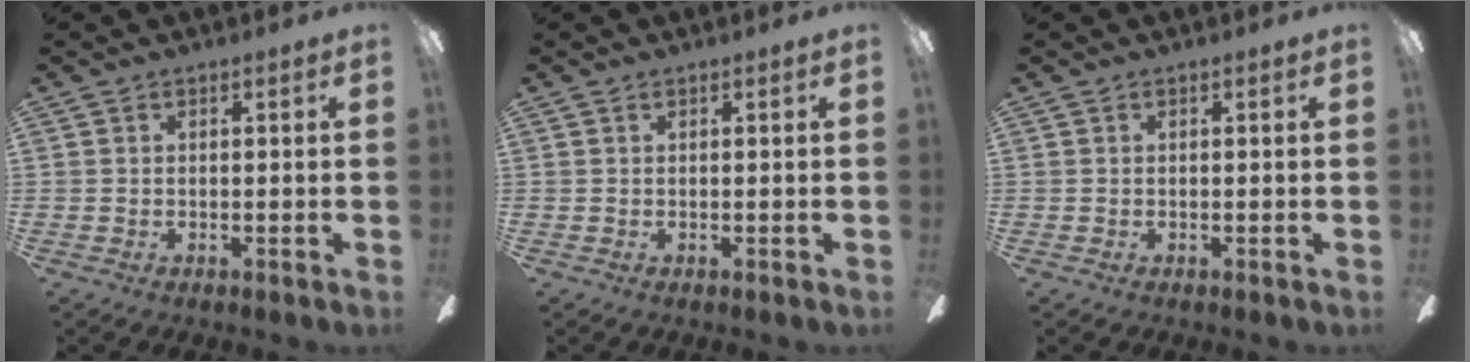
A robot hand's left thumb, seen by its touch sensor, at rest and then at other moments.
{"total": 0.0}
{"total": 0.0}